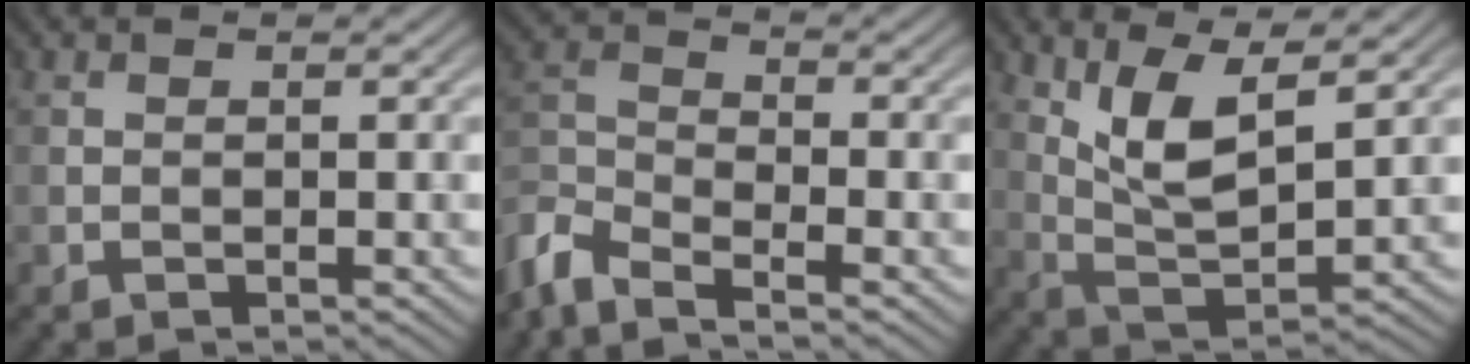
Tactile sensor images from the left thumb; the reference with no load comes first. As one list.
[{"total": 6.0, "force": [-4.8, 1.8, 3.2], "torque": [-0.078, -0.008, -0.111]}, {"total": 7.8, "force": [4.0, 2.5, 6.2], "torque": [-0.130, -0.004, 0.082]}]